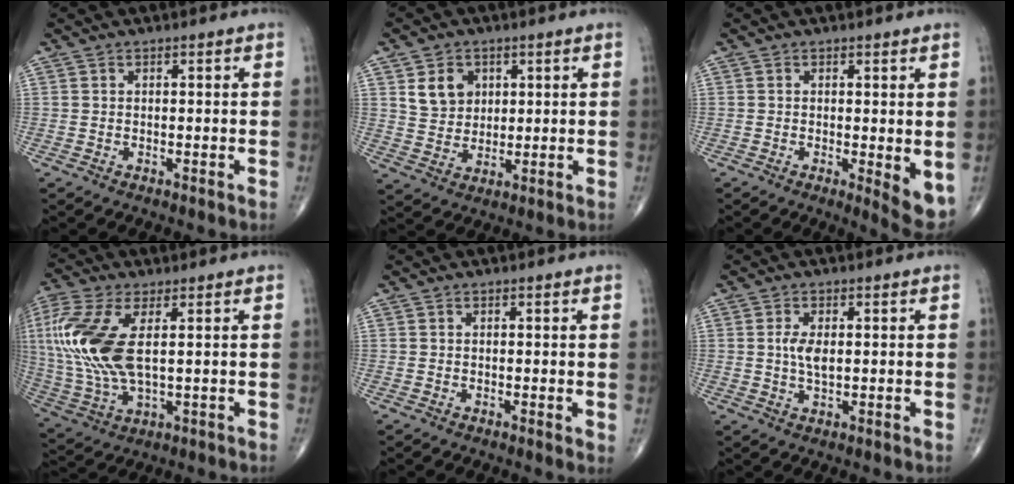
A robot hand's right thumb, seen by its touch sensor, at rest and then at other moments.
{"total": 6.9, "force": [2.6, 5.6, 3.2], "torque": [-0.030, -0.015, 0.052]}
{"total": 5.3, "force": [-0.5, 1.5, 5.1], "torque": [-0.065, -0.015, -0.008]}
{"total": 16.9, "force": [2.8, 7.7, 14.7], "torque": [-0.355, -0.004, 0.059]}
{"total": 0.9, "force": [0.1, 0.2, 0.9], "torque": [-0.013, -0.005, -0.002]}
{"total": 3.8, "force": [0.4, 1.7, 3.4], "torque": [-0.064, -0.005, 0.008]}